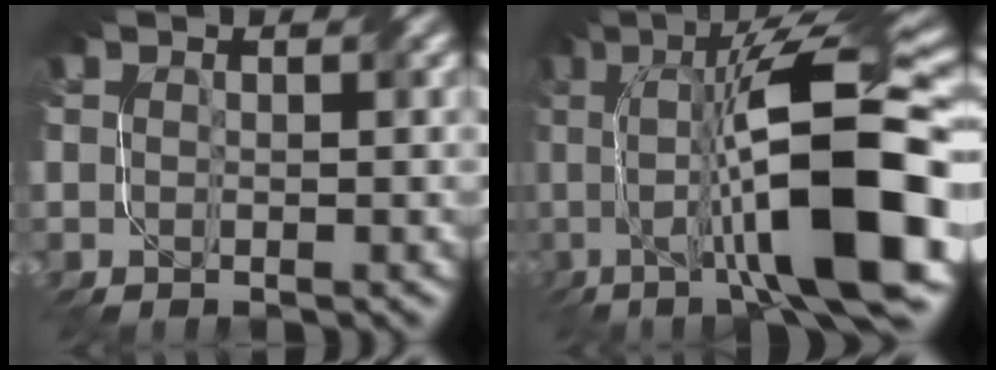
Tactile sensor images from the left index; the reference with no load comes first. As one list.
[{"total": 14.6, "force": [-1.3, 4.0, 14.0], "torque": [-0.218, 0.023, -0.022]}]